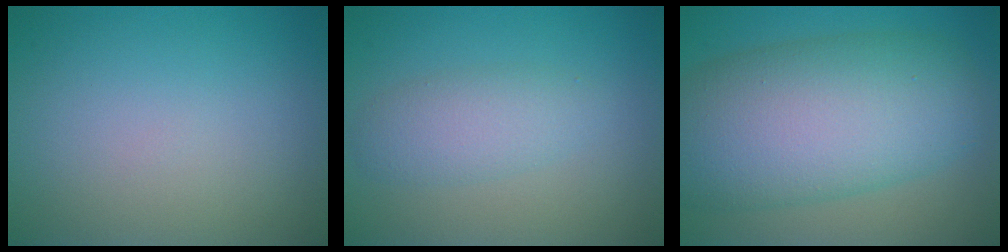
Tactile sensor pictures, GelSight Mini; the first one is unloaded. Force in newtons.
{"total": 2.9, "press": 2.9, "slide": 0.1}
{"total": 12.0, "press": 12.0, "slide": 0.5}